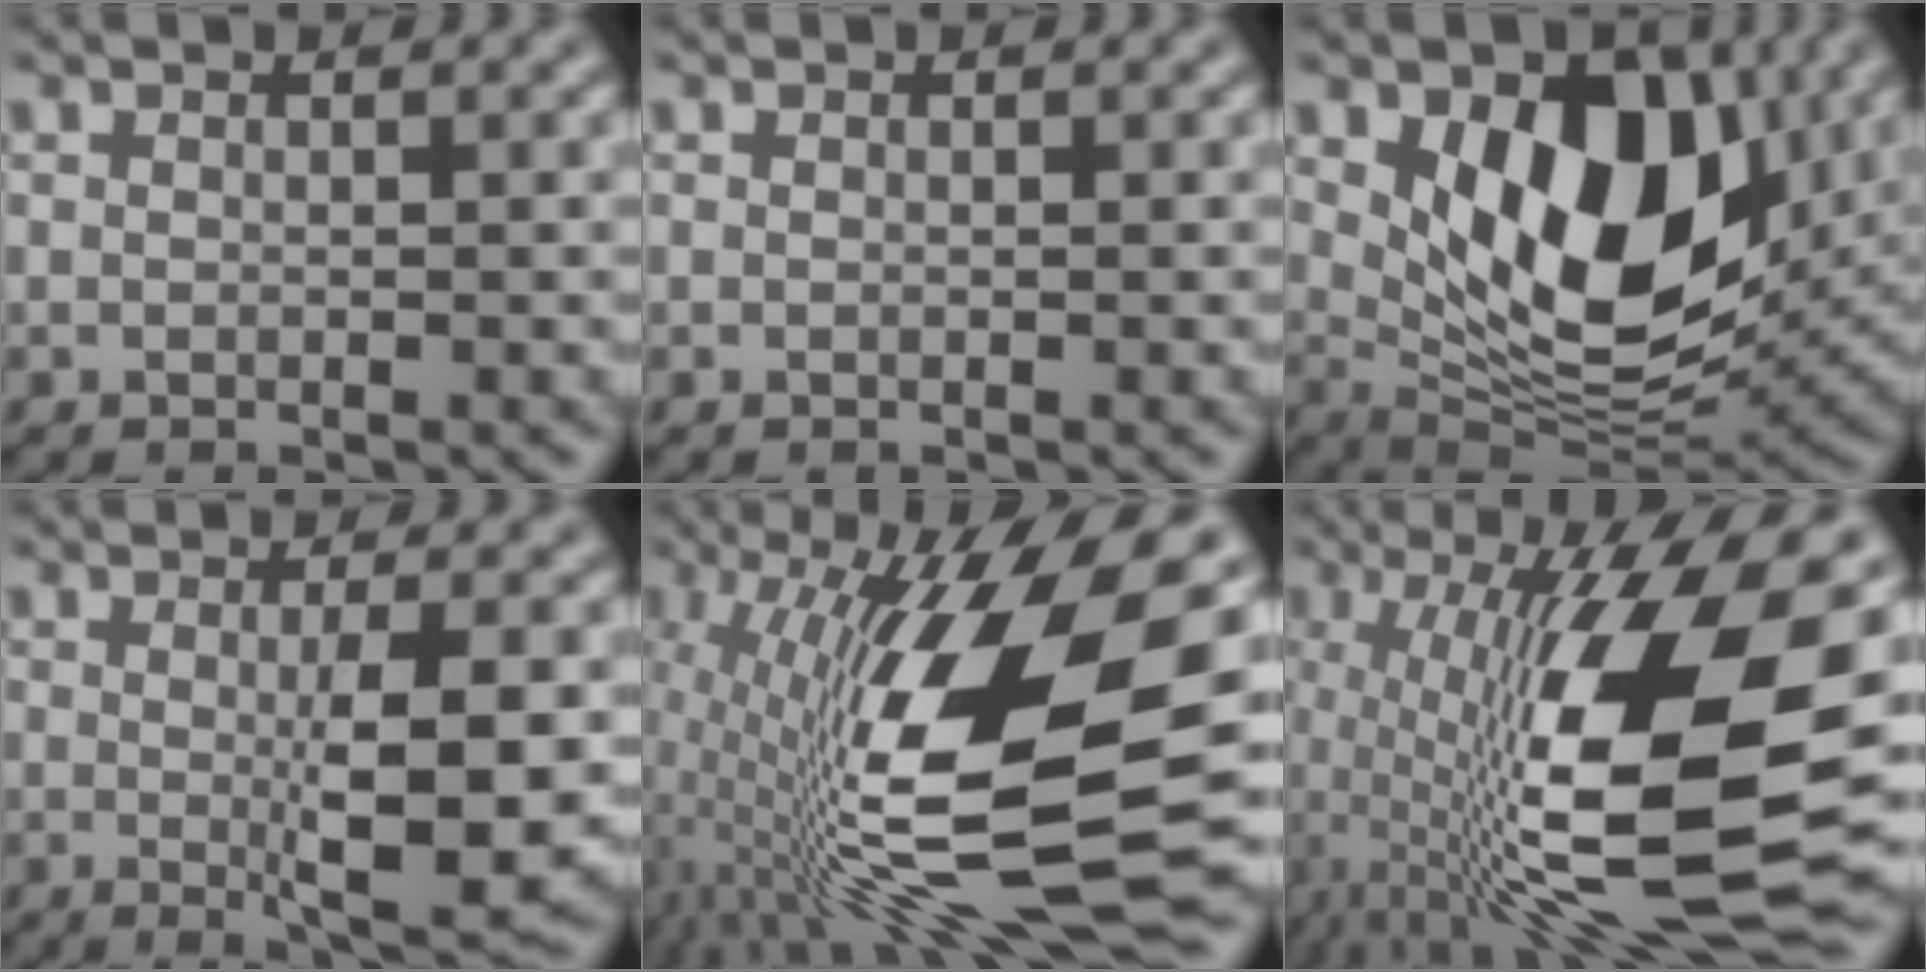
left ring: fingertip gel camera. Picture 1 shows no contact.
{"total": 0.0}
{"total": 11.0, "force": [2.7, 6.3, 8.6], "torque": [-0.131, -0.015, 0.050]}
{"total": 5.7, "force": [-0.5, 0.9, 5.6], "torque": [-0.092, -0.006, 0.004]}
{"total": 16.7, "force": [-1.4, 5.8, 15.6], "torque": [-0.309, 0.003, -0.025]}
{"total": 14.8, "force": [-0.9, 5.3, 13.8], "torque": [-0.247, -0.006, -0.016]}